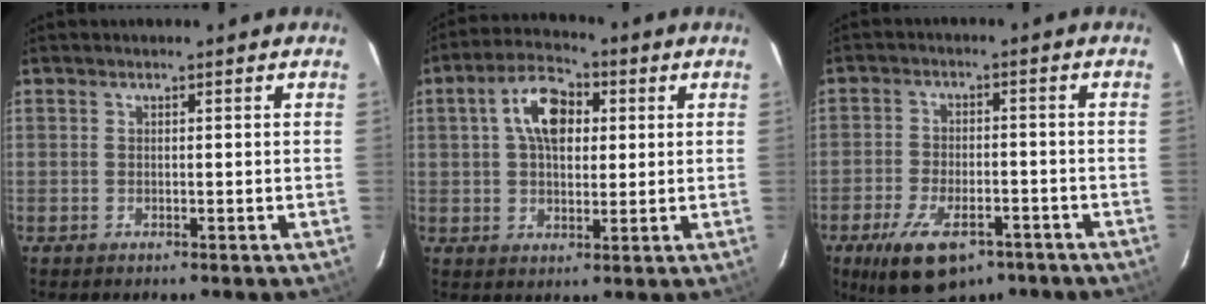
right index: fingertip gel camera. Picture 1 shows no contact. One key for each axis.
{"total": 9.6, "fx": 2.5, "fy": 5.7, "fz": 7.3, "tx": -0.132, "ty": 0.027, "tz": 0.042}
{"total": 13.9, "fx": -8.9, "fy": 6.5, "fz": 8.6, "tx": -0.178, "ty": -0.023, "tz": -0.141}